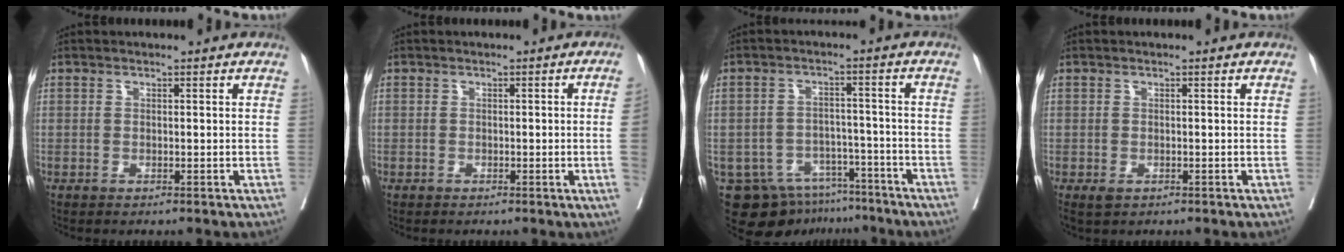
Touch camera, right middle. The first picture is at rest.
{"total": 2.5, "force": [-0.3, -1.0, 2.3], "torque": [-0.028, -0.004, -0.003]}
{"total": 10.0, "force": [-7.7, 5.9, 2.1], "torque": [-0.027, 0.023, -0.106]}
{"total": 1.4, "force": [-0.6, 1.0, 0.9], "torque": [-0.017, -0.003, -0.002]}